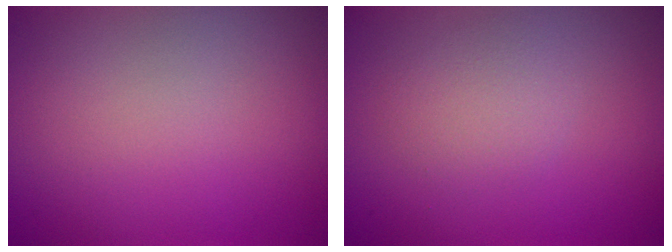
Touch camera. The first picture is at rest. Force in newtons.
{"total": 2.0, "press": 2.0, "slide": 0.2}